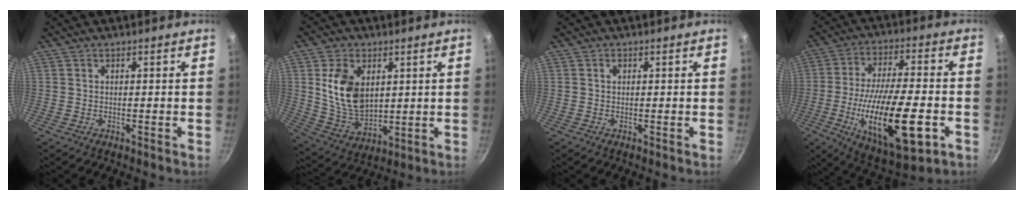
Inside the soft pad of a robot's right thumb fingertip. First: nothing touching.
{"total": 12.9, "force": [3.0, 8.8, 9.0], "torque": [-0.143, -0.025, 0.069]}
{"total": 0.7, "force": [0.2, 0.6, 0.4], "torque": [-0.004, 0.003, 0.003]}
{"total": 23.7, "force": [-6.8, 8.4, 21.1], "torque": [-0.348, 0.014, -0.104]}